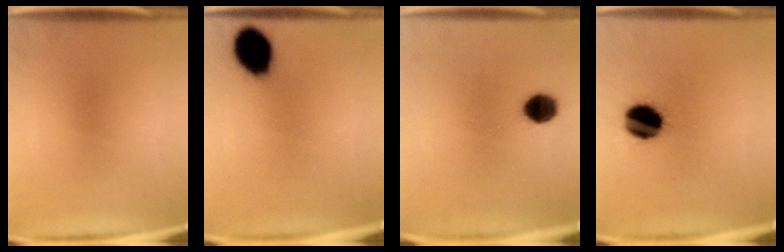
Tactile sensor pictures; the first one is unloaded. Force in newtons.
{"total": 11.8}
{"total": 5.8}
{"total": 12.7}